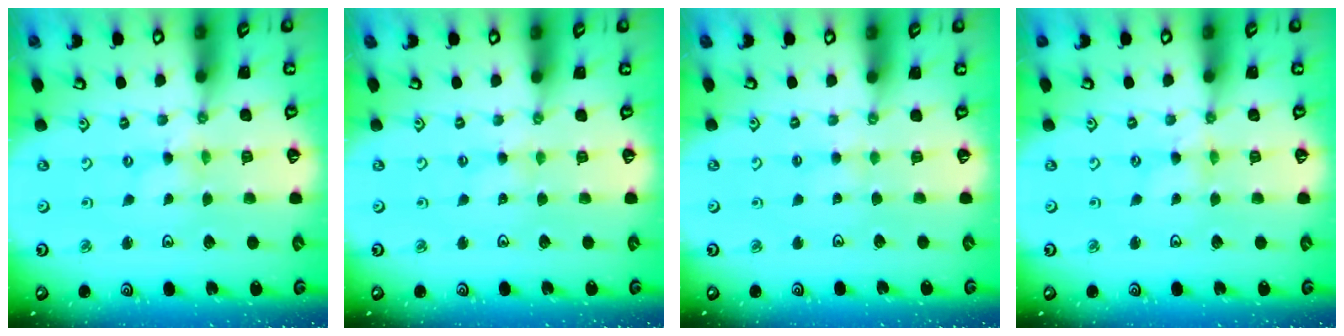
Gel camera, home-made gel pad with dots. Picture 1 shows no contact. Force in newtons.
{"total": 1.7, "press": 1.6, "slide": 0.4}
{"total": 2.3, "press": 2.2, "slide": 0.5}
{"total": 0.0}